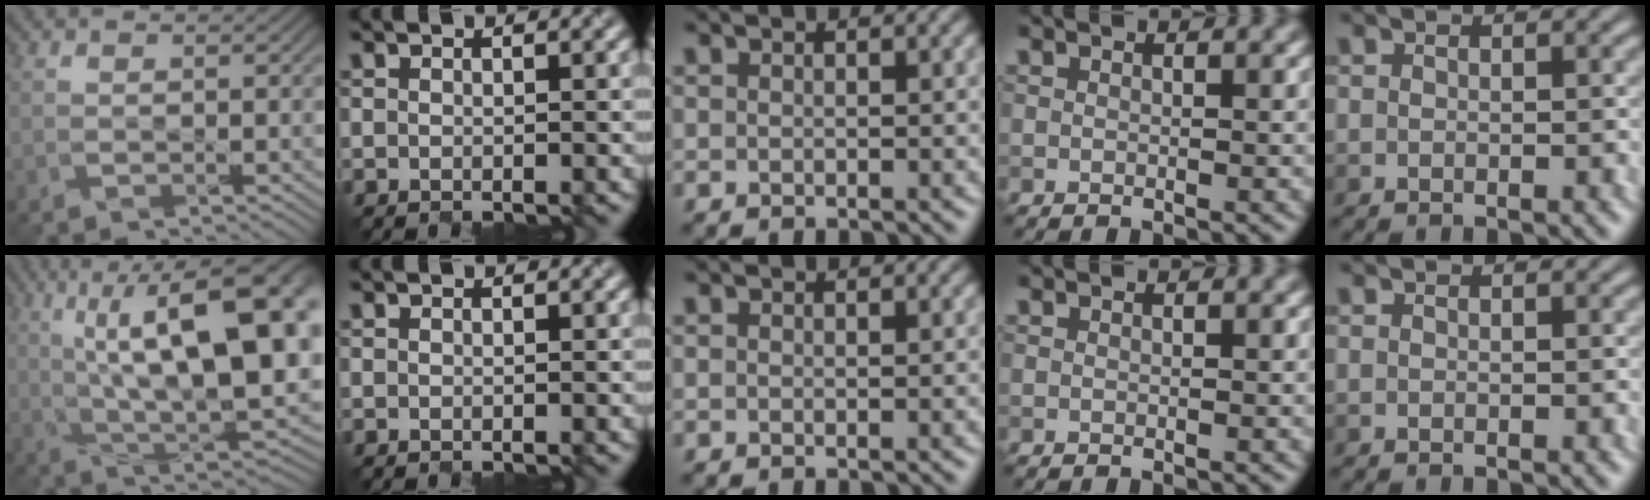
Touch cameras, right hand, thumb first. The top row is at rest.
{"thumb": {"total": 18.7, "force": [4.2, 7.3, 16.7], "torque": [-0.247, 0.027, 0.073]}}